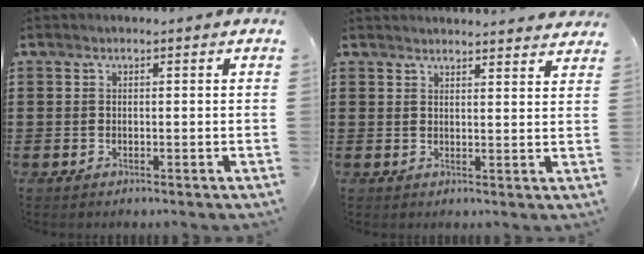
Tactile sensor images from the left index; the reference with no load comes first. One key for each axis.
{"total": 2.5, "fx": 2.5, "fy": -0.2, "fz": 0.1, "tx": -0.009, "ty": -0.008, "tz": 0.047}